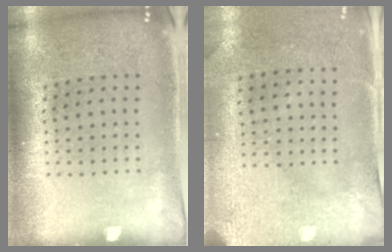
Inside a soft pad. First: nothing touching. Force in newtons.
{"total": 3.0, "press": 2.3, "slide": 1.9}